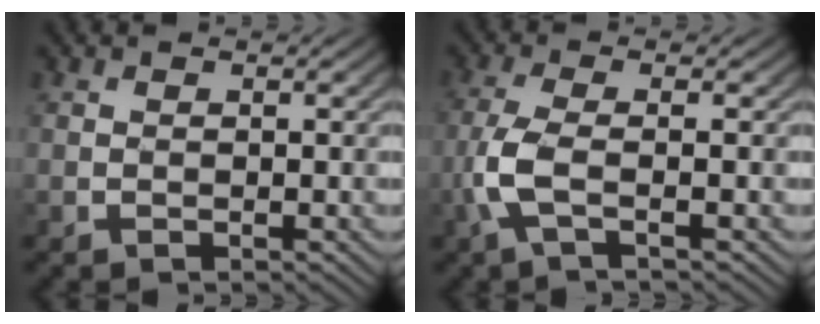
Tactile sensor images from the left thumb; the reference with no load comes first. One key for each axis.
{"total": 4.4, "fx": -2.1, "fy": 1.2, "fz": 3.7, "tx": -0.108, "ty": 0.005, "tz": -0.046}